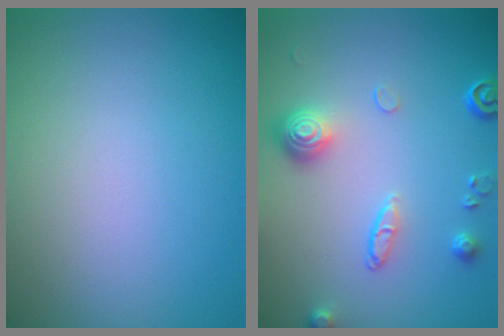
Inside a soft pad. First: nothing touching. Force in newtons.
{"total": 4.2, "press": 3.2, "slide": 2.7}